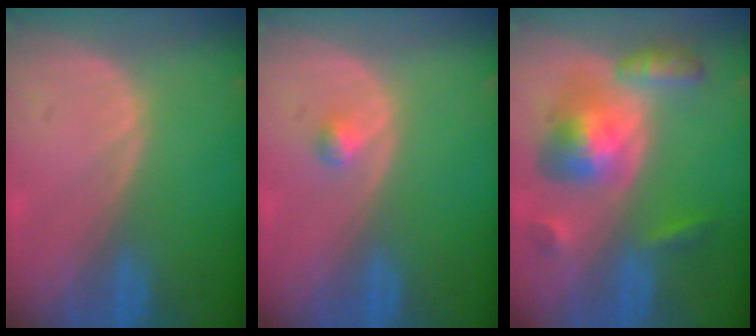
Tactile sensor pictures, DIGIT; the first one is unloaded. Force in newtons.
{"total": 1.1, "press": 1.1, "slide": 0.1}
{"total": 8.3, "press": 8.2, "slide": 0.6}